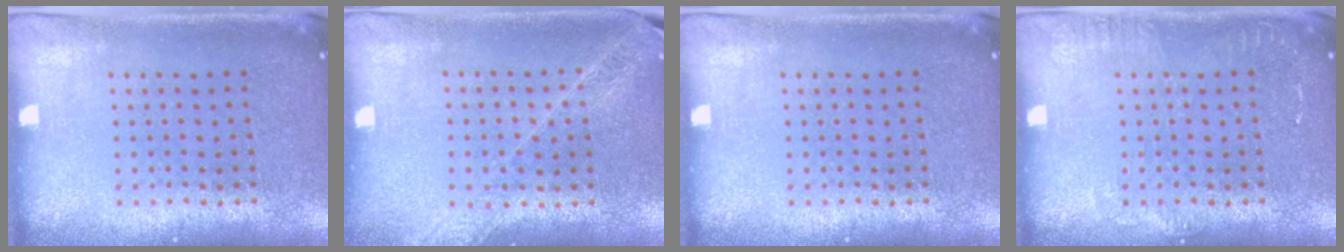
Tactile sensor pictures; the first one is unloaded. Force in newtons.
{"total": 1.6, "press": 1.5, "slide": 0.6}
{"total": 0.0}
{"total": 1.3, "press": 1.2, "slide": 0.2}